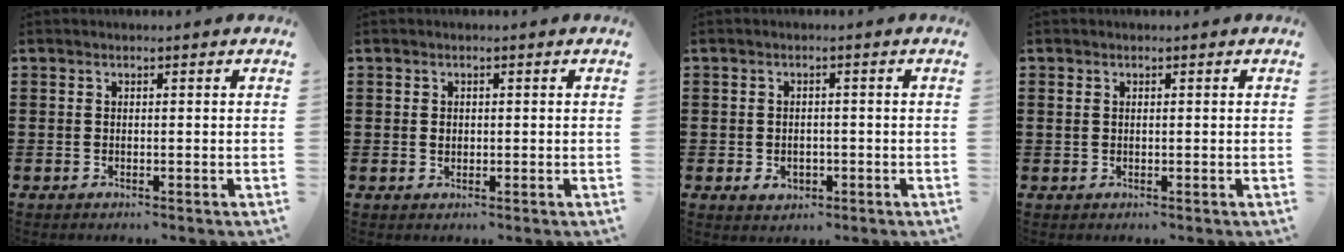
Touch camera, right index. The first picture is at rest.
{"total": 1.0, "force": [0.0, 0.6, 0.8], "torque": [-0.017, 0.002, -0.001]}
{"total": 1.9, "force": [-0.6, 1.5, 1.0], "torque": [-0.022, 0.005, -0.013]}
{"total": 0.9, "force": [0.3, 0.6, 0.5], "torque": [-0.012, 0.005, 0.005]}